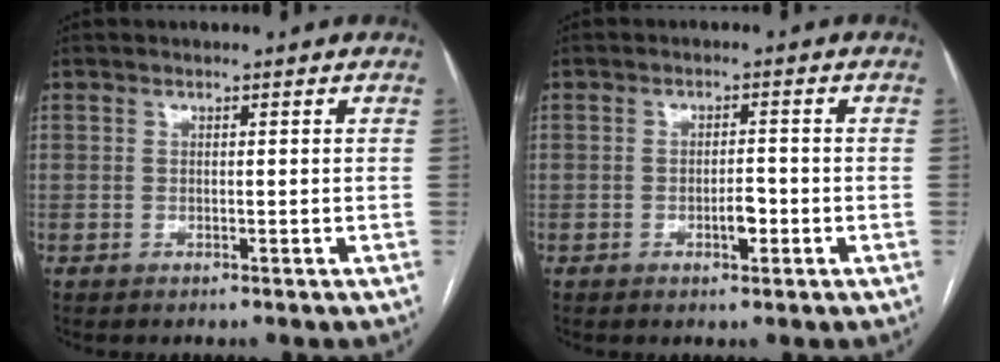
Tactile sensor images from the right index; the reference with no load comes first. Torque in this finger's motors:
{"motor_torque": [0.29, 0.22, 0.26, 0.09]}